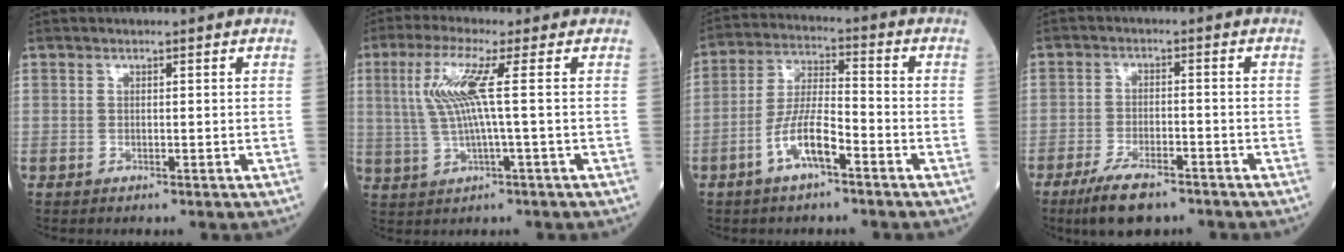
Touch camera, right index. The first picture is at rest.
{"total": 7.6, "force": [1.3, -0.5, 7.4], "torque": [-0.164, 0.011, 0.029]}
{"total": 7.9, "force": [-4.0, 1.9, 6.5], "torque": [-0.134, 0.007, -0.078]}
{"total": 7.6, "force": [-5.6, 2.1, 4.8], "torque": [-0.091, -0.012, -0.098]}